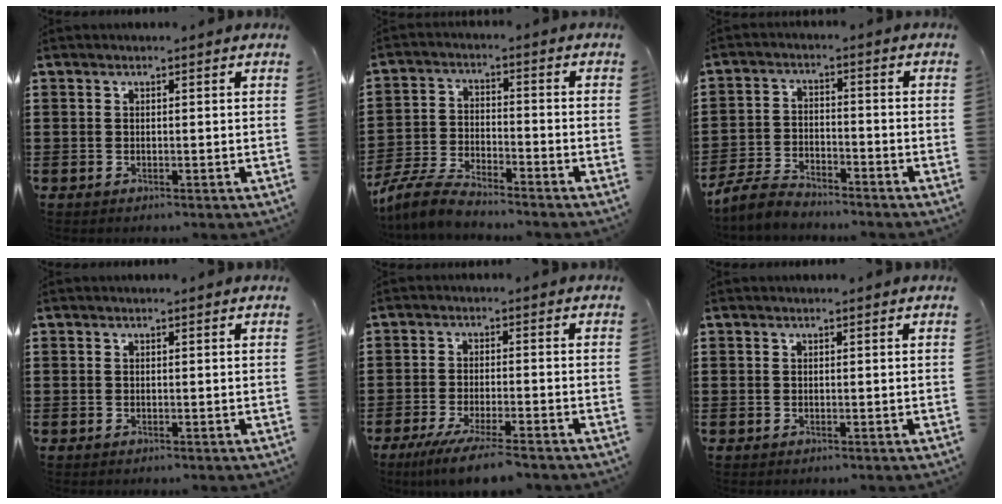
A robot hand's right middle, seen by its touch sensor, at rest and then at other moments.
{"total": 6.2, "force": [-5.8, 0.8, 2.2], "torque": [-0.060, 0.000, -0.116]}
{"total": 4.9, "force": [-4.6, 1.1, 1.3], "torque": [-0.045, 0.000, -0.098]}
{"total": 0.0}
{"total": 5.3, "force": [-4.4, -0.1, 3.0], "torque": [-0.062, -0.019, -0.081]}
{"total": 0.0}